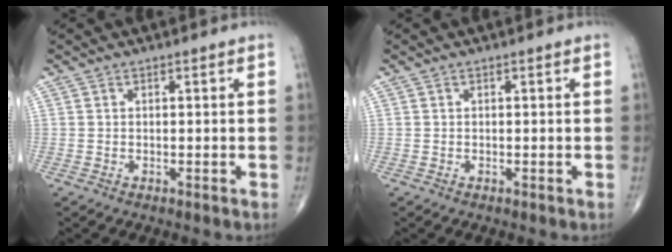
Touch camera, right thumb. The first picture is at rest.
{"total": 0.0}